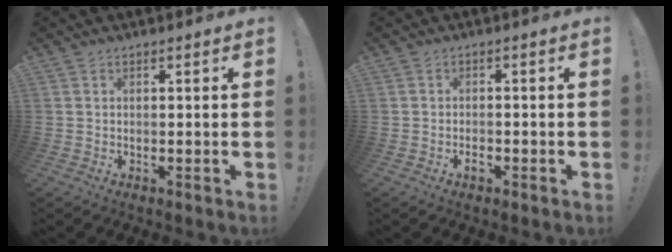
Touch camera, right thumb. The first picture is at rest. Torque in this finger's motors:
{"motor_torque": [-0.12, -0.04, 0.36, -0.47, 0.14]}